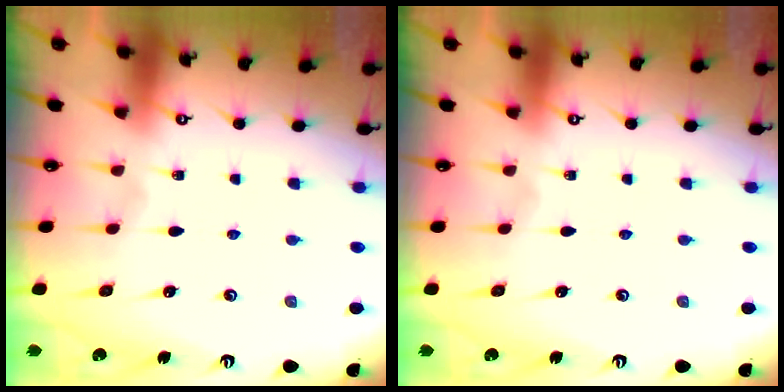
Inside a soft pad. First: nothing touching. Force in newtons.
{"total": 0.0}